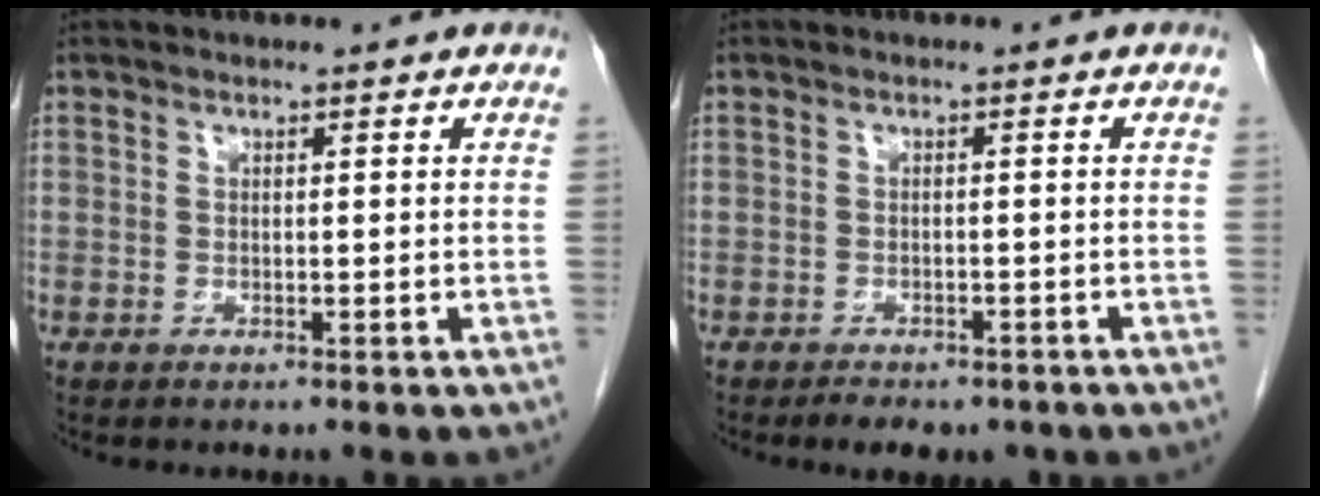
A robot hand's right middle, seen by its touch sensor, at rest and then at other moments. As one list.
[{"total": 5.6, "force": [-4.5, 2.5, 2.3], "torque": [-0.027, -0.001, -0.054]}]